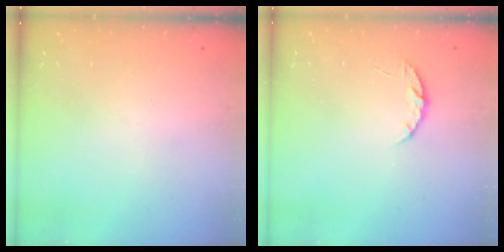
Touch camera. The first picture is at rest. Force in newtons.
{"total": 4.9, "press": 4.8, "slide": 0.7}